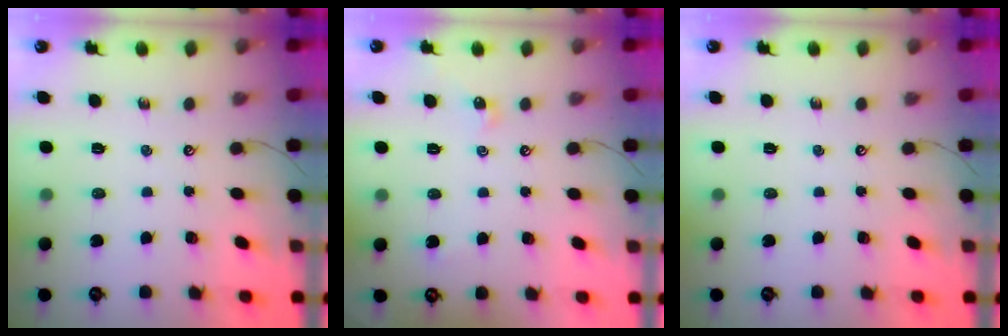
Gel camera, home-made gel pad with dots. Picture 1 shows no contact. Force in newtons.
{"total": 2.7, "press": 2.7, "slide": 0.6}
{"total": 0.0}